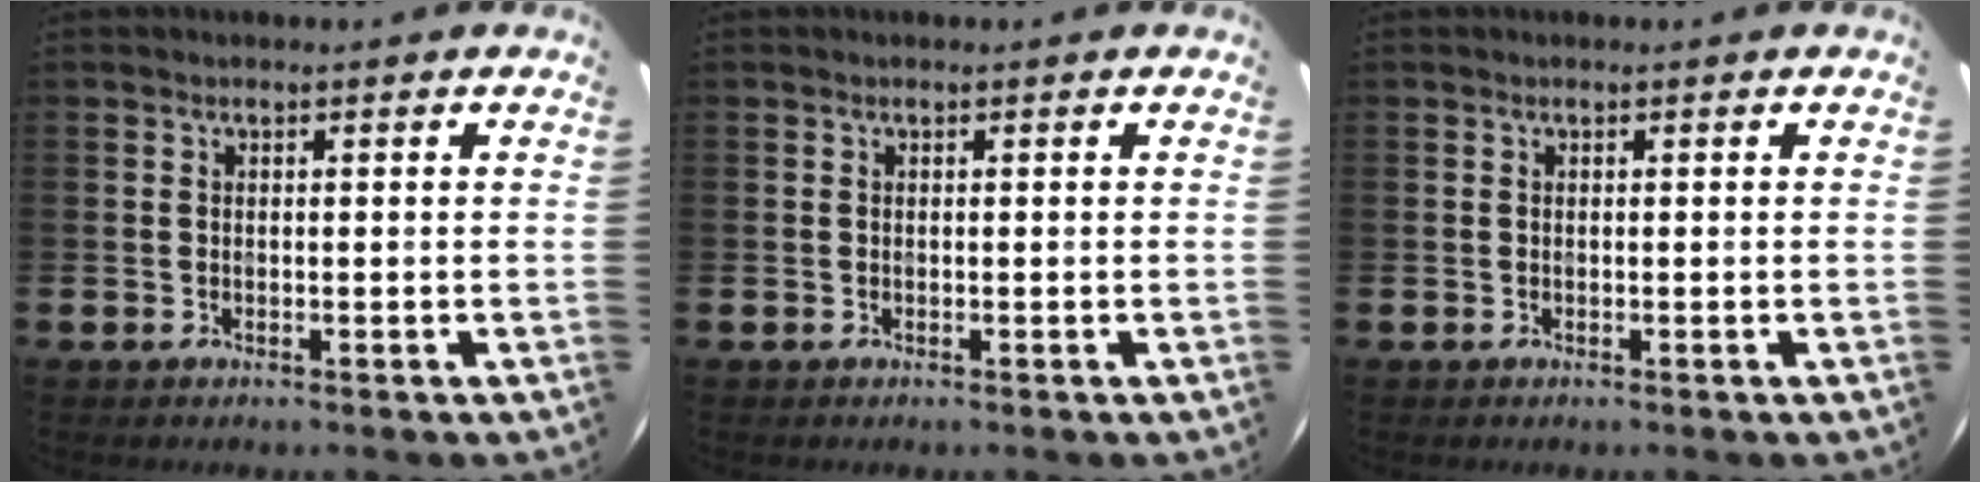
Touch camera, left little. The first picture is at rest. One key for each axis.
{"total": 0.0}
{"total": 0.0}